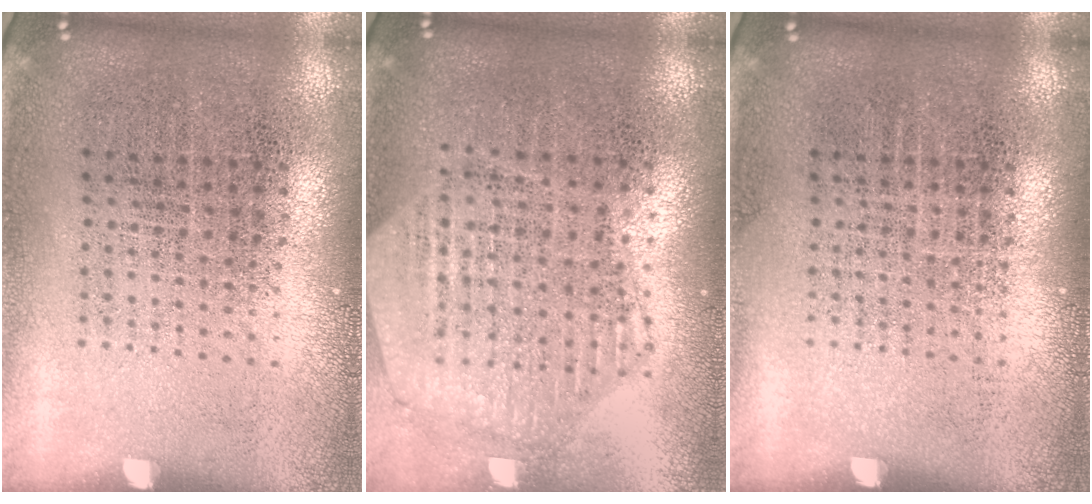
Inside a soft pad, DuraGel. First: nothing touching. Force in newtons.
{"total": 1.1, "press": 1.1, "slide": 0.3}
{"total": 0.0}